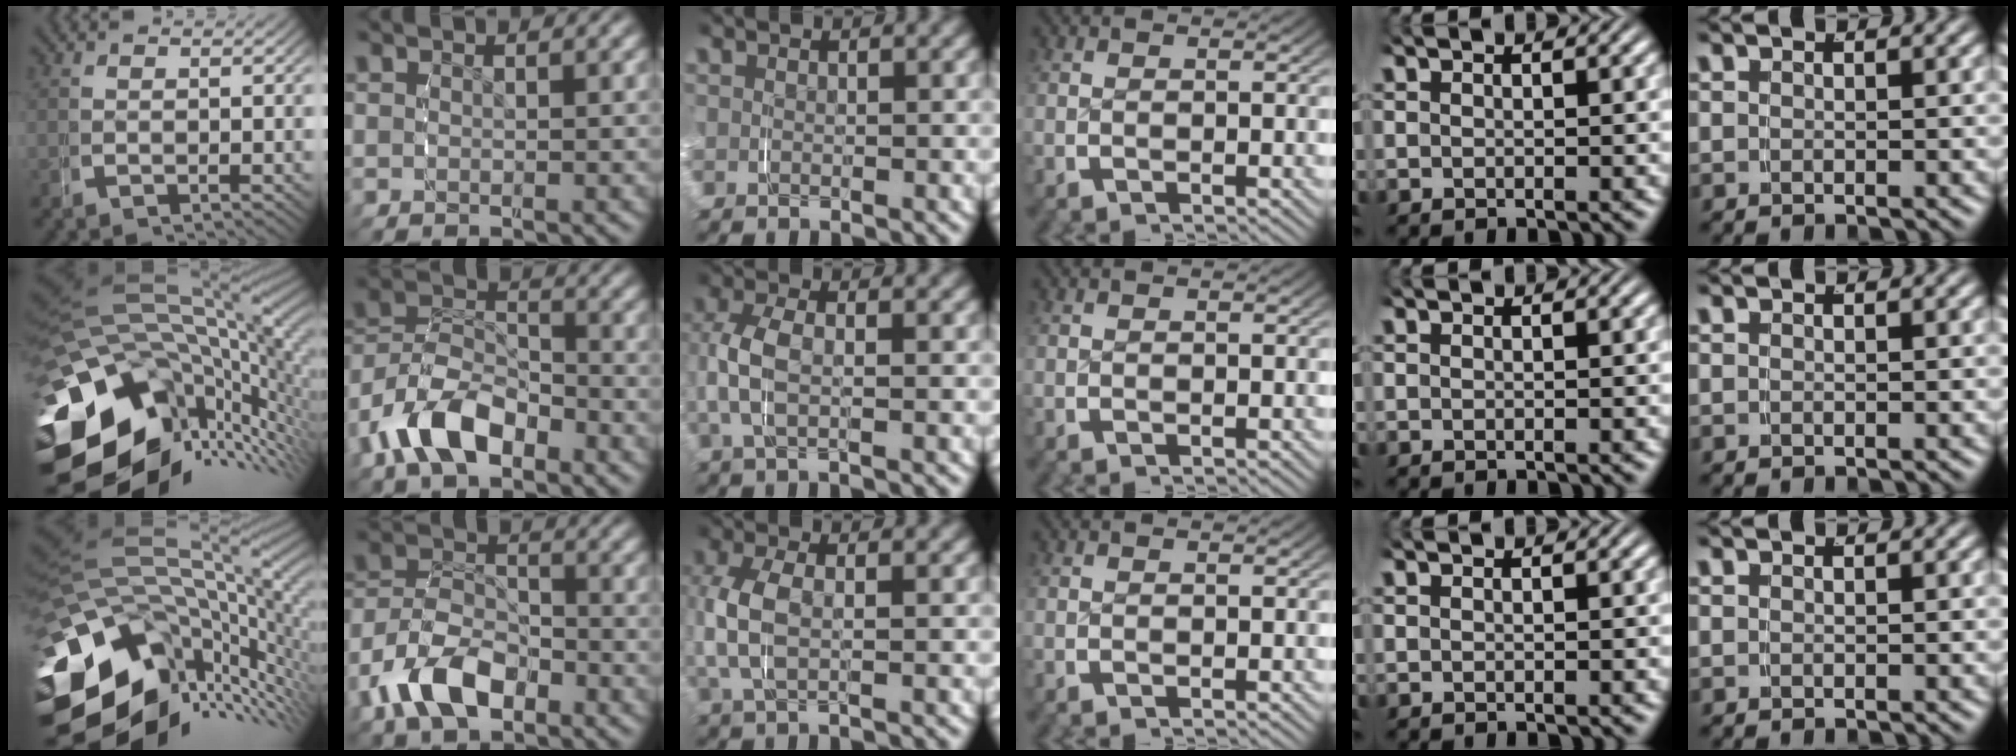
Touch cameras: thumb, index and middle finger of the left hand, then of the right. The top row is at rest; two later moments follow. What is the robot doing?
{"motion": "grasp_and_lifting", "object": "shoes"}